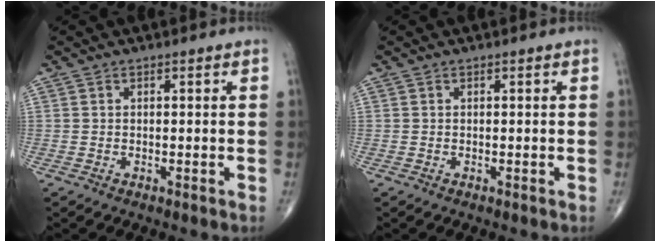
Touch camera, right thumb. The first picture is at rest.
{"total": 0.0}